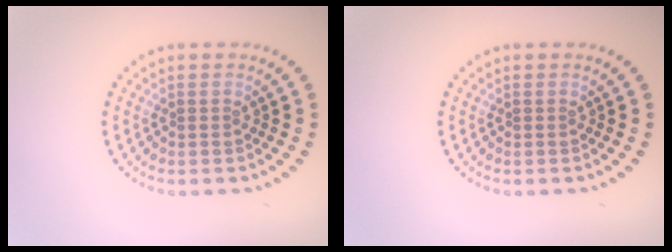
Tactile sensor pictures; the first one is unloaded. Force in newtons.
{"total": 0.0}